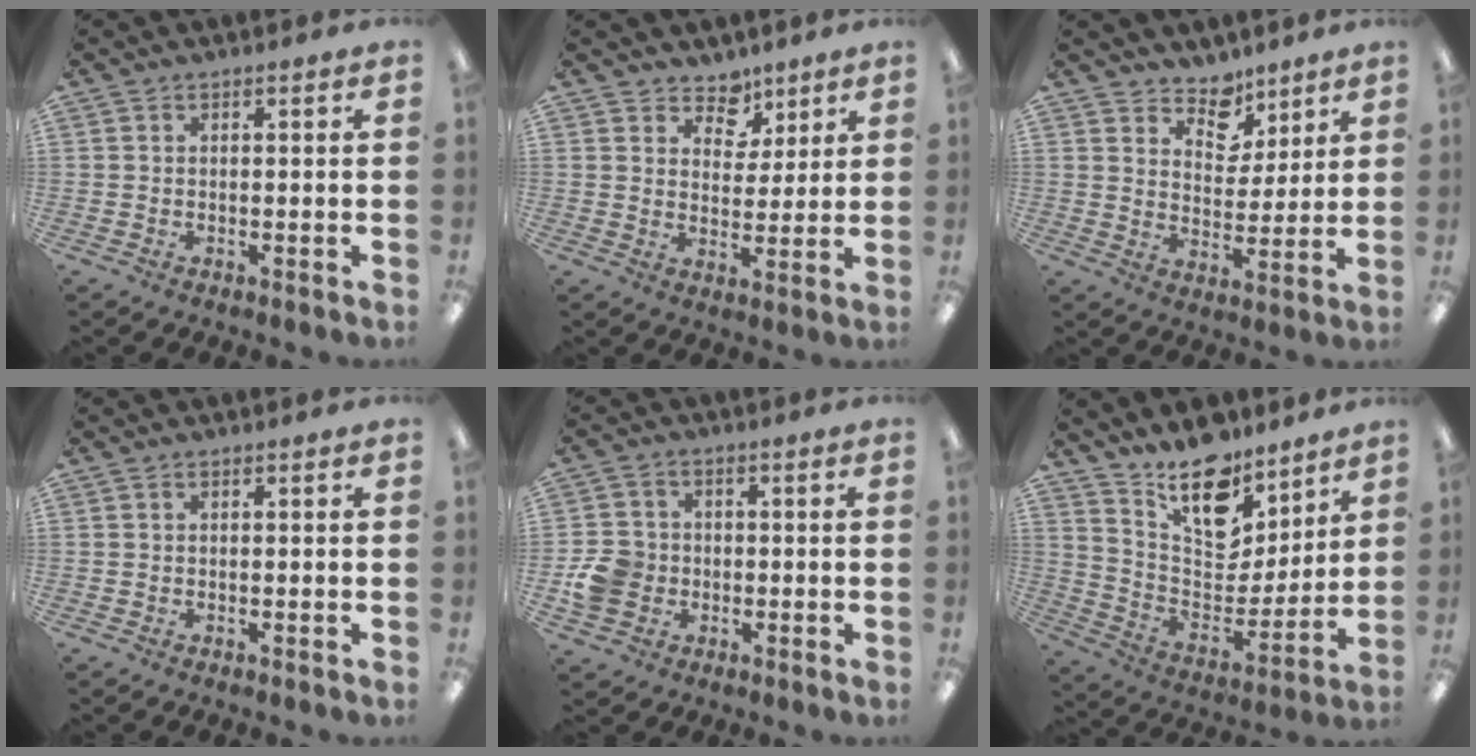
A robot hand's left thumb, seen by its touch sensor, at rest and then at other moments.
{"total": 6.4, "force": [4.8, 4.2, 0.6], "torque": [-0.006, -0.035, 0.086]}
{"total": 8.1, "force": [6.5, 4.7, 1.5], "torque": [-0.020, -0.048, 0.119]}
{"total": 0.0}
{"total": 7.6, "force": [-1.5, 6.9, 3.0], "torque": [-0.061, 0.014, -0.026]}
{"total": 17.6, "force": [13.1, 9.0, 7.7], "torque": [-0.124, -0.102, 0.239]}